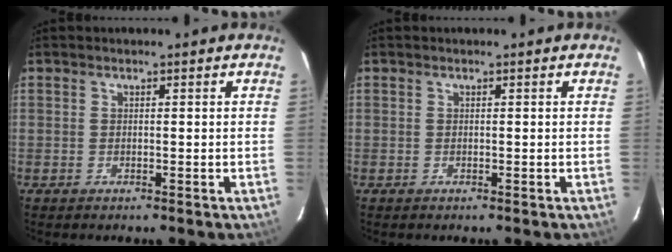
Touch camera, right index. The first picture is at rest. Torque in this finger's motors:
{"motor_torque": [0.01, -0.02, 0.04, 0.00]}